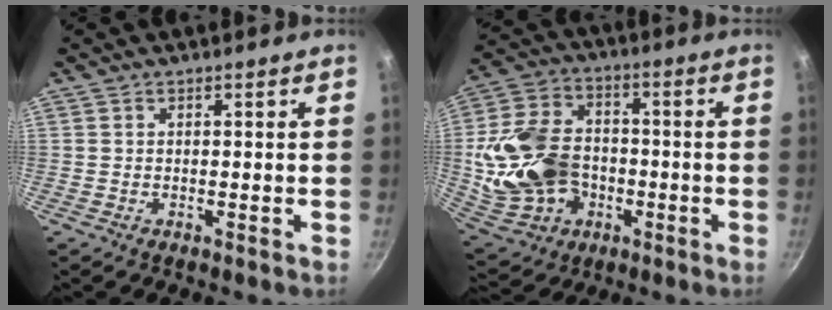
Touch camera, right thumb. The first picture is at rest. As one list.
[{"total": 19.2, "force": [-2.4, 14.5, 12.3], "torque": [-0.235, 0.031, -0.030]}]